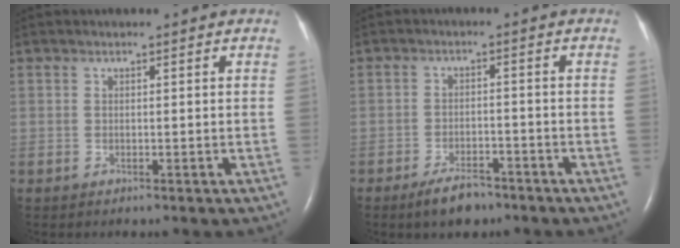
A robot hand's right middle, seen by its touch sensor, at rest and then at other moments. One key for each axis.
{"total": 4.8, "fx": -3.7, "fy": 1.7, "fz": 2.5, "tx": -0.055, "ty": -0.001, "tz": -0.059}